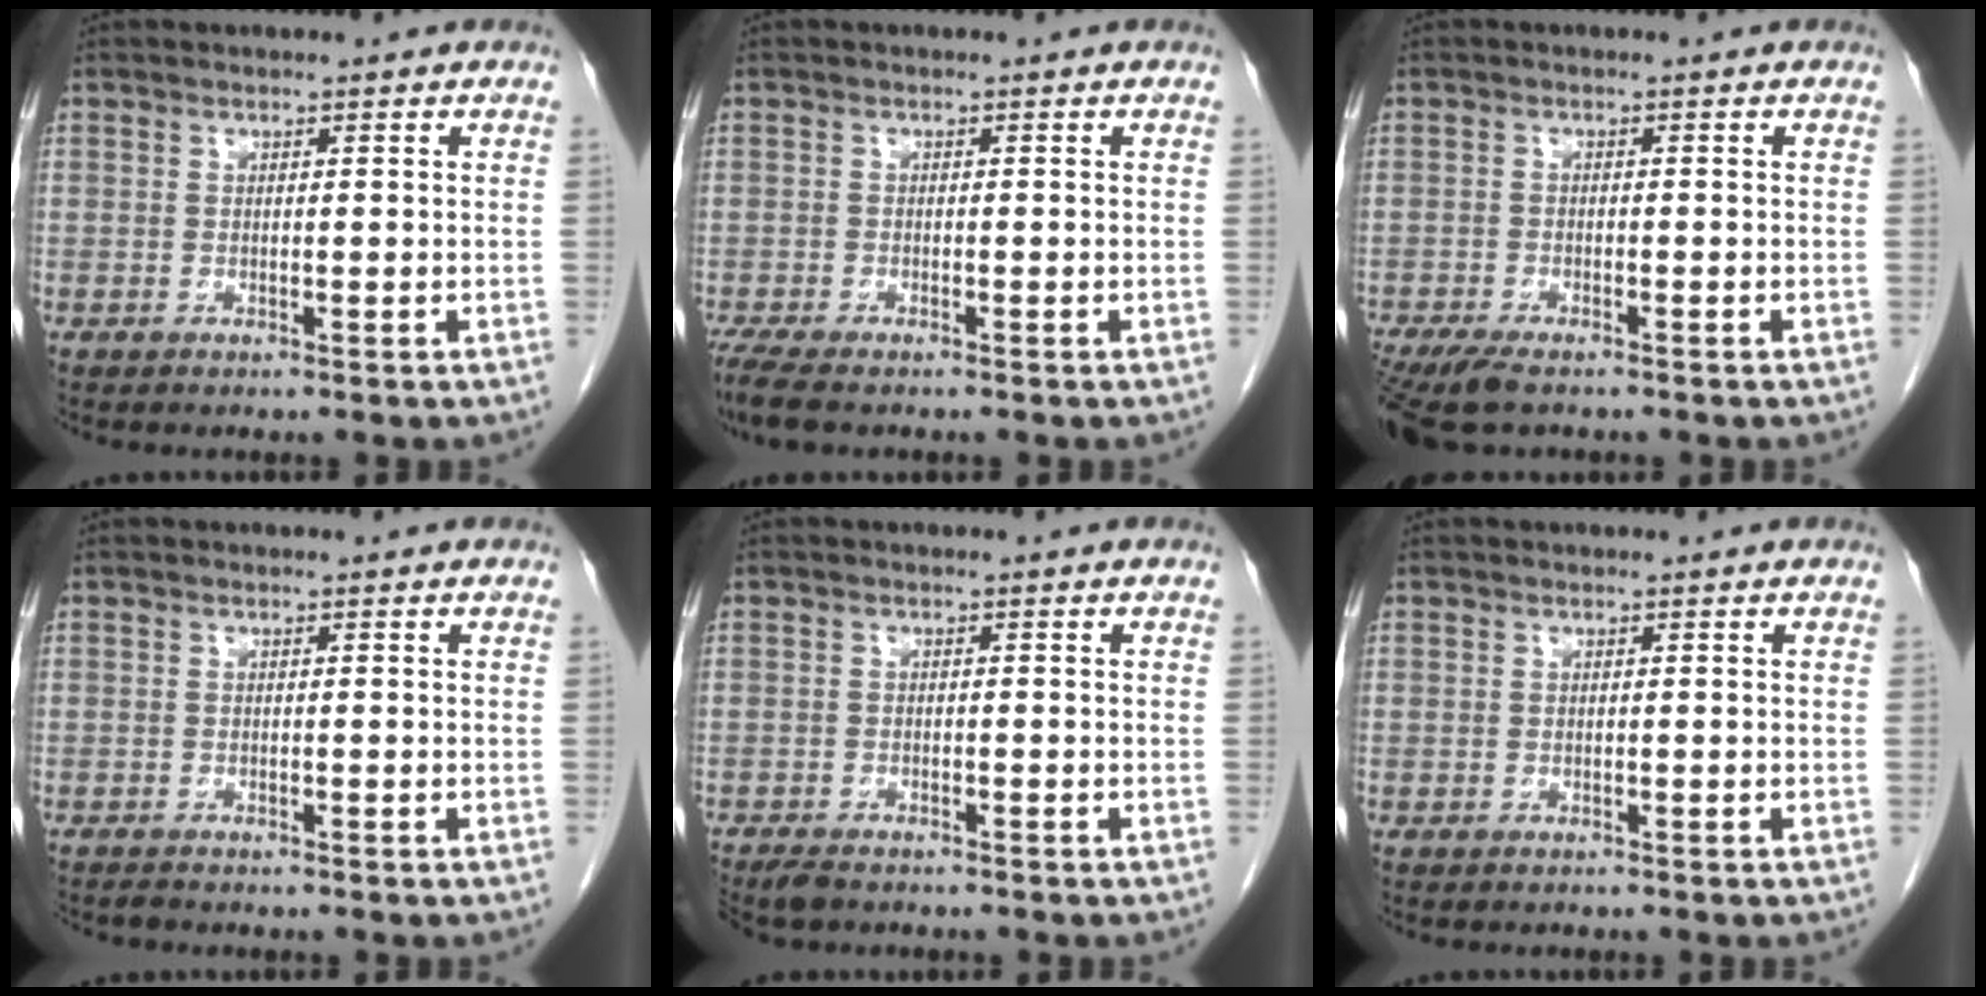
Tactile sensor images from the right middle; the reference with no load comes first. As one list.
[{"total": 4.7, "force": [-3.8, 1.0, 2.7], "torque": [-0.055, -0.015, -0.063]}, {"total": 7.7, "force": [-6.1, 1.9, 4.3], "torque": [-0.074, -0.016, -0.101]}, {"total": 0.7, "force": [-0.7, 0.0, 0.1], "torque": [-0.007, -0.003, -0.015]}, {"total": 3.9, "force": [-3.3, 1.3, 1.5], "torque": [-0.024, -0.008, -0.053]}, {"total": 0.0}]